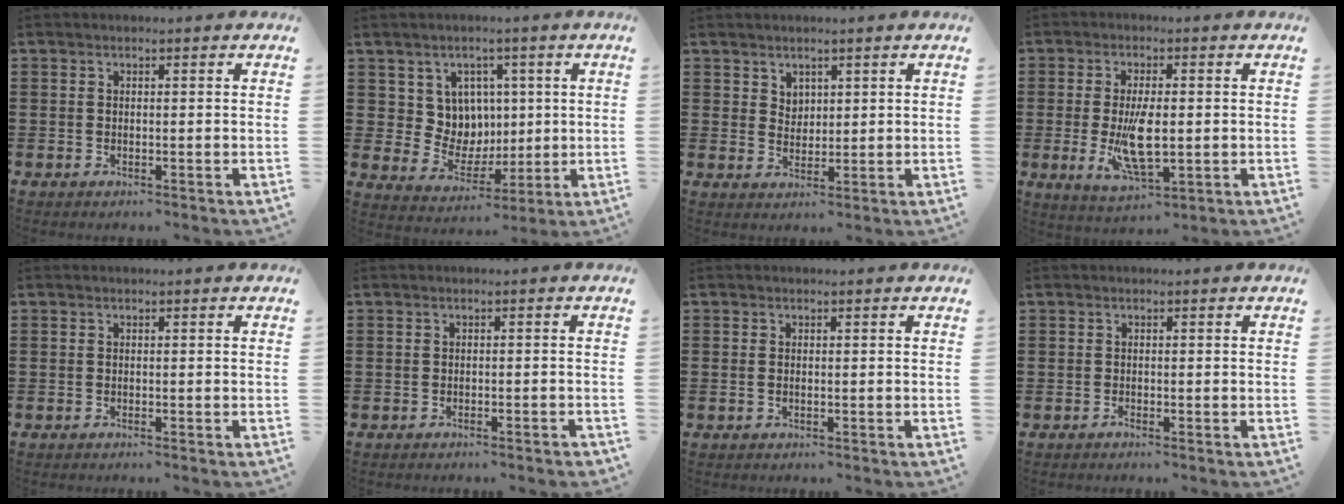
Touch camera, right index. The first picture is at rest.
{"total": 7.3, "force": [2.5, 6.6, 1.7], "torque": [-0.064, -0.004, 0.051]}
{"total": 2.6, "force": [1.9, 1.8, 0.2], "torque": [-0.011, 0.008, 0.037]}
{"total": 8.6, "force": [-0.8, 3.4, 7.8], "torque": [-0.153, -0.012, -0.016]}
{"total": 0.0}
{"total": 0.9, "force": [-0.7, 0.0, 0.4], "torque": [-0.008, -0.002, -0.014]}
{"total": 0.8, "force": [-0.1, 0.3, 0.7], "torque": [-0.015, -0.001, -0.002]}
{"total": 0.5, "force": [-0.5, 0.0, 0.0], "torque": [-0.001, 0.000, -0.012]}